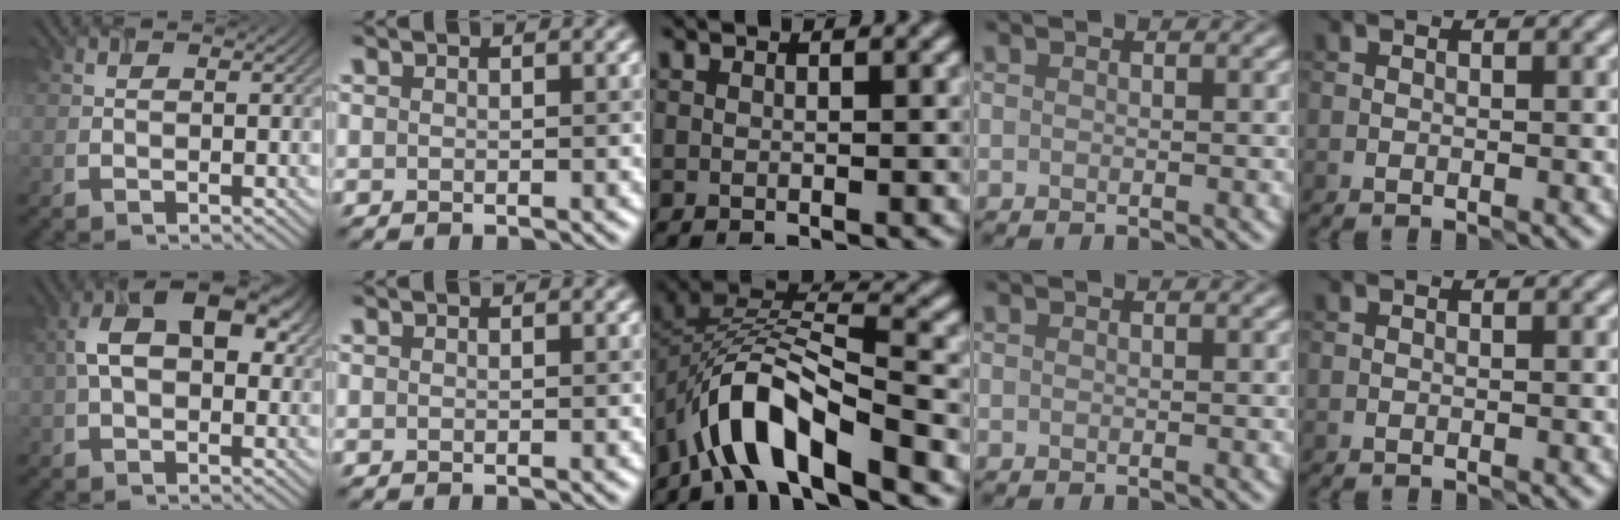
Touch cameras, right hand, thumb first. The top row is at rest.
{"thumb": {"total": 10.6, "force": [1.8, 6.4, 8.3], "torque": [-0.150, 0.012, 0.024]}, "middle": {"total": 8.4, "force": [-5.1, 3.0, 6.0], "torque": [-0.100, 0.008, -0.099]}}